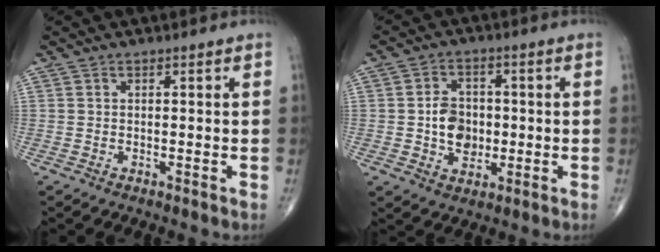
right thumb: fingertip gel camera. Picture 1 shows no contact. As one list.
[{"total": 7.4, "force": [-0.5, 5.8, 4.6], "torque": [-0.047, 0.006, -0.009]}]